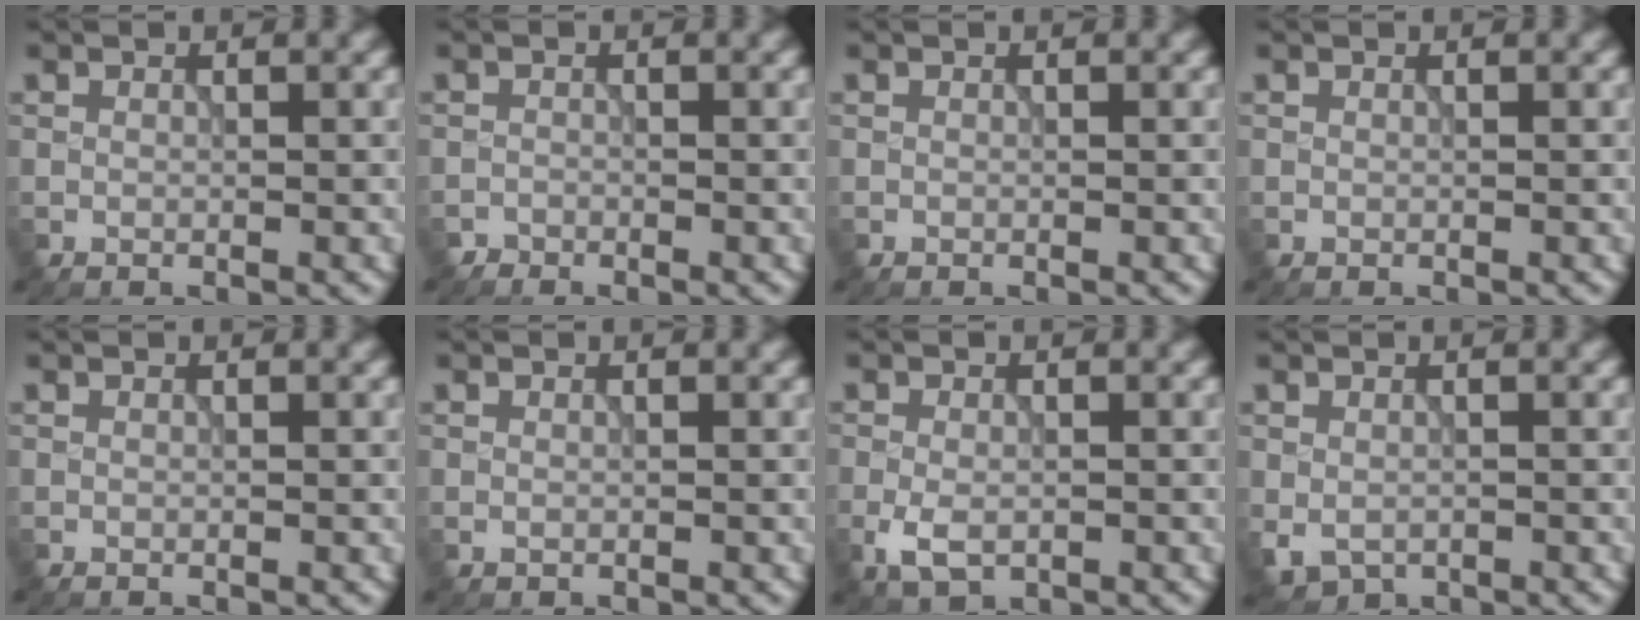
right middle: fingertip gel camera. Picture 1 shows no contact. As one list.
[{"total": 0.9, "force": [-0.8, 0.2, -0.2], "torque": [0.006, -0.001, -0.019]}, {"total": 0.0}, {"total": 0.0}, {"total": 0.0}, {"total": 0.0}, {"total": 3.0, "force": [-1.1, 1.8, 2.1], "torque": [-0.046, -0.008, -0.021]}, {"total": 2.3, "force": [-0.8, 1.7, 1.3], "torque": [-0.028, -0.013, -0.012]}]